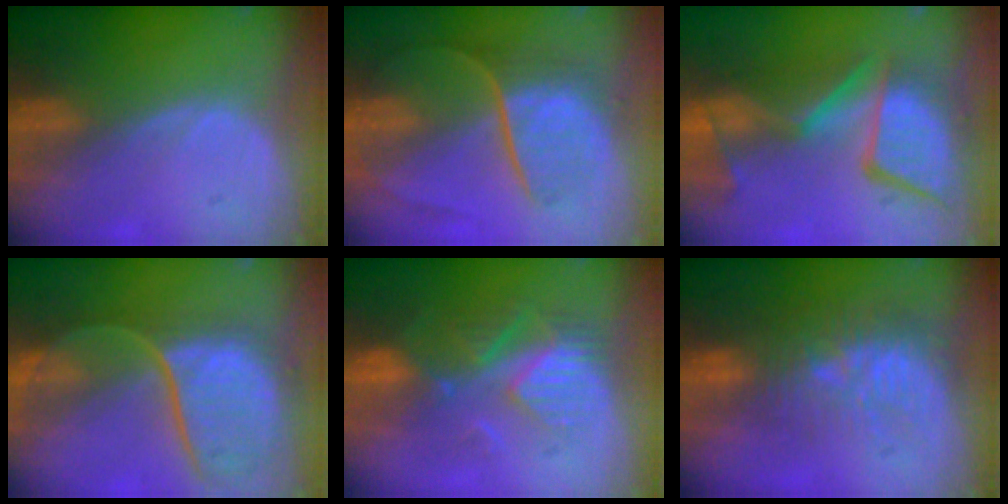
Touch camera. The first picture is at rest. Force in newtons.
{"total": 9.1, "press": 7.5, "slide": 5.2}
{"total": 13.6, "press": 11.2, "slide": 7.8}
{"total": 12.1, "press": 9.9, "slide": 6.9}
{"total": 8.3, "press": 8.0, "slide": 2.3}
{"total": 9.9, "press": 9.0, "slide": 4.2}